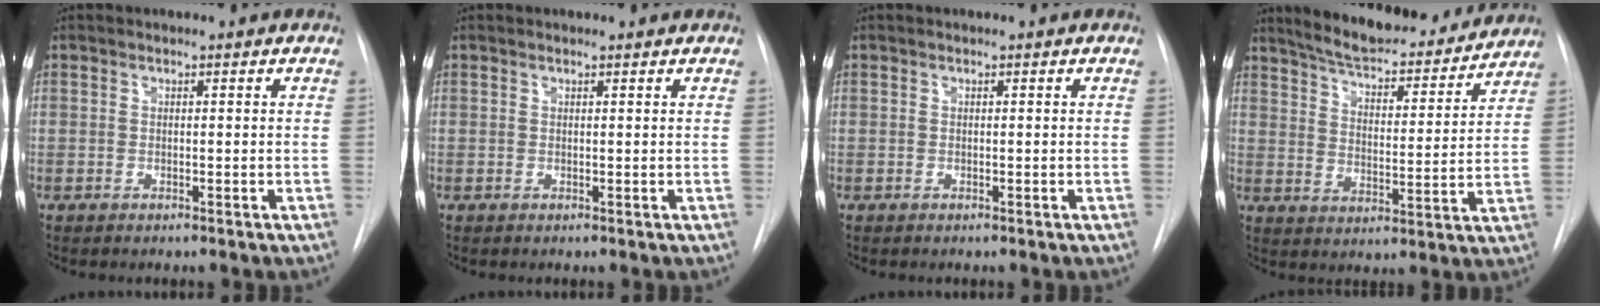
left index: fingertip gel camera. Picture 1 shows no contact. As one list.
[{"total": 1.2, "force": [1.2, 0.0, 0.1], "torque": [-0.010, 0.007, 0.016]}, {"total": 0.0}, {"total": 19.4, "force": [17.5, 4.0, 7.2], "torque": [-0.103, -0.009, 0.244]}]